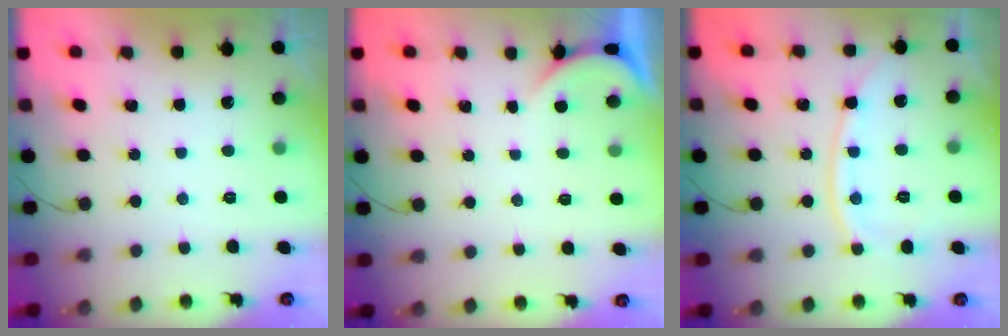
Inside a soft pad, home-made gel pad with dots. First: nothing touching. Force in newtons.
{"total": 0.8, "press": 0.7, "slide": 0.2}
{"total": 10.7, "press": 10.7, "slide": 0.6}